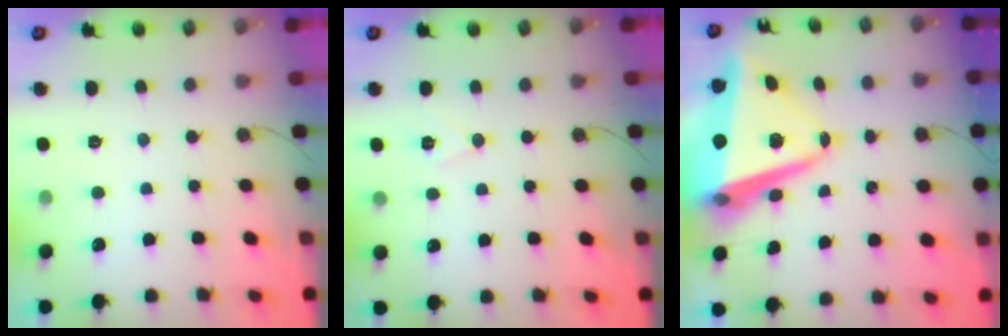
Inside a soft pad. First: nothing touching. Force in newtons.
{"total": 7.0, "press": 5.4, "slide": 4.4}
{"total": 14.6, "press": 14.5, "slide": 2.0}